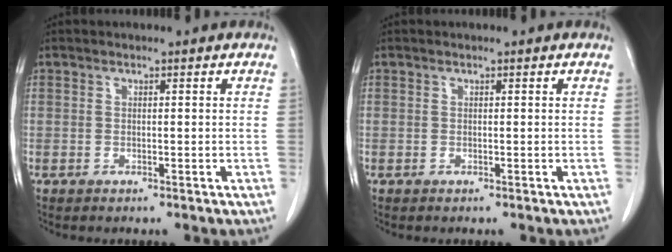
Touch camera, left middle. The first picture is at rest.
{"total": 0.0}